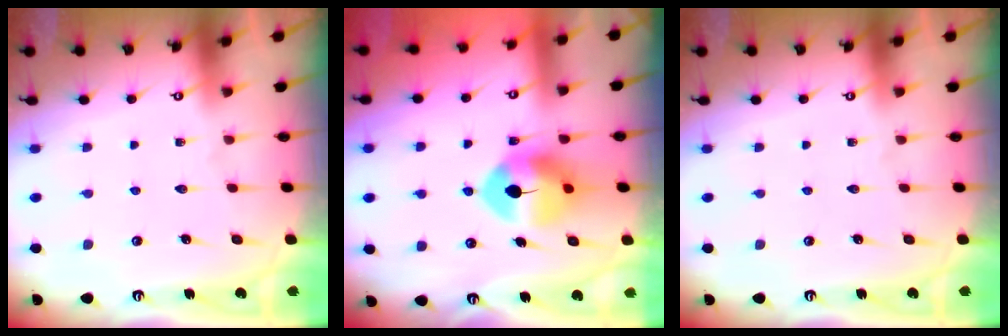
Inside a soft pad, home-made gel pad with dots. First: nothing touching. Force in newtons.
{"total": 8.5, "press": 8.4, "slide": 1.3}
{"total": 0.0}